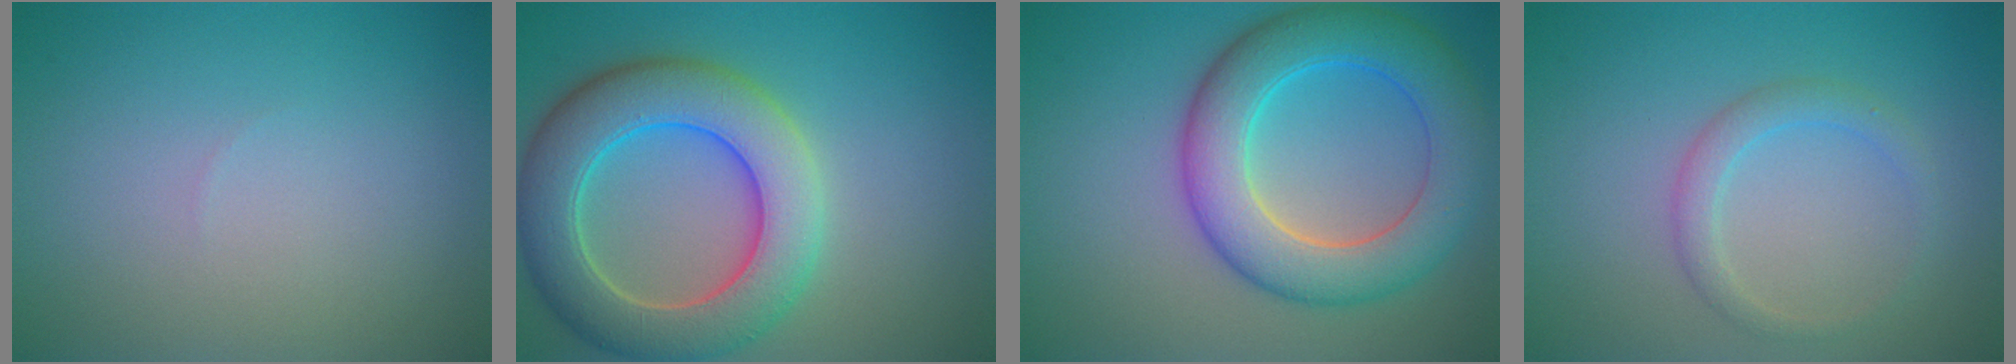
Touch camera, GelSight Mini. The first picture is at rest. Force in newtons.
{"total": 8.9, "press": 8.8, "slide": 0.4}
{"total": 8.0, "press": 8.0, "slide": 0.2}
{"total": 2.0, "press": 2.0, "slide": 0.0}